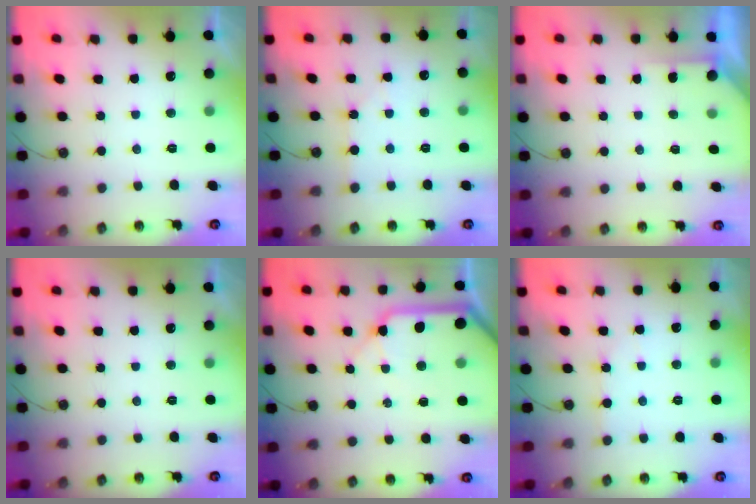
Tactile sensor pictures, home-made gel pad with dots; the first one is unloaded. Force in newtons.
{"total": 0.9, "press": 0.9, "slide": 0.1}
{"total": 2.5, "press": 2.5, "slide": 0.3}
{"total": 0.0}
{"total": 14.2, "press": 14.0, "slide": 2.4}
{"total": 3.0, "press": 3.0, "slide": 0.4}